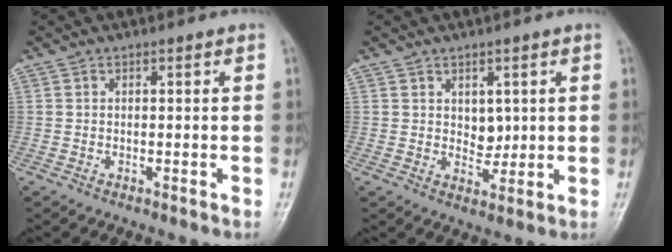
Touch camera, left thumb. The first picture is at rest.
{"total": 3.7, "force": [1.1, 2.6, 2.4], "torque": [-0.016, -0.012, 0.022]}